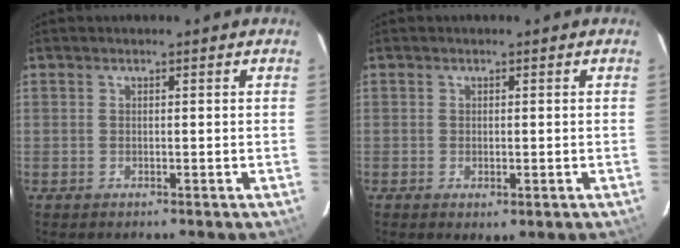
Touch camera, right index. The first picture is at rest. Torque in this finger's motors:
{"motor_torque": [0.78, -0.60, 0.33, 0.02]}